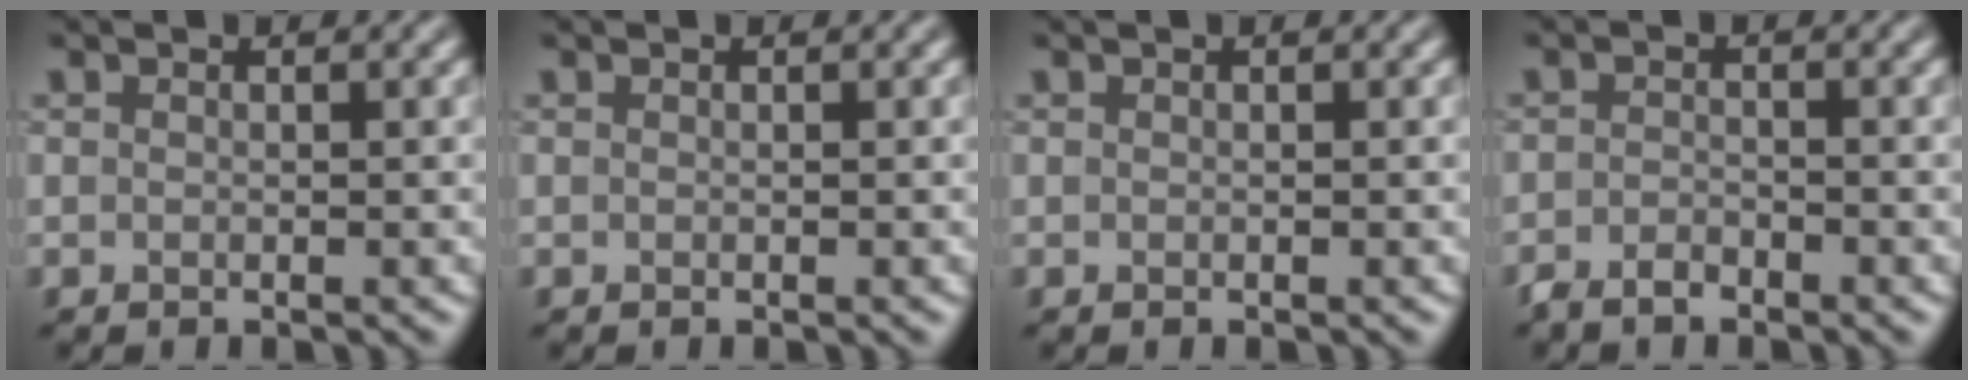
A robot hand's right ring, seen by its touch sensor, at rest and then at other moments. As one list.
[{"total": 0.0}, {"total": 0.0}, {"total": 1.7, "force": [-1.4, 0.6, 0.7], "torque": [-0.018, 0.004, -0.032]}]